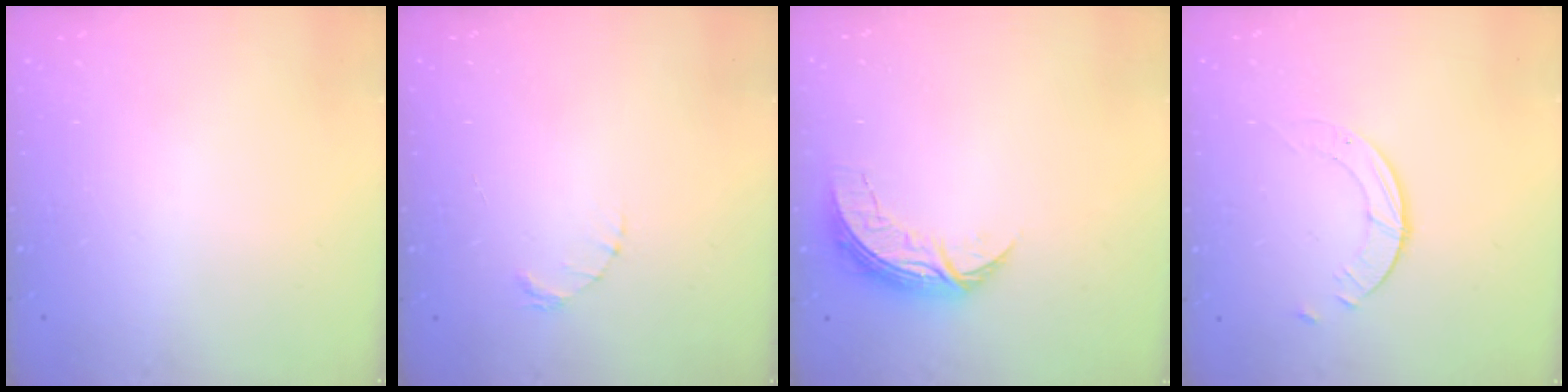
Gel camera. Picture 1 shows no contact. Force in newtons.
{"total": 1.6, "press": 1.5, "slide": 0.3}
{"total": 7.2, "press": 7.1, "slide": 0.5}
{"total": 1.8, "press": 1.8, "slide": 0.2}